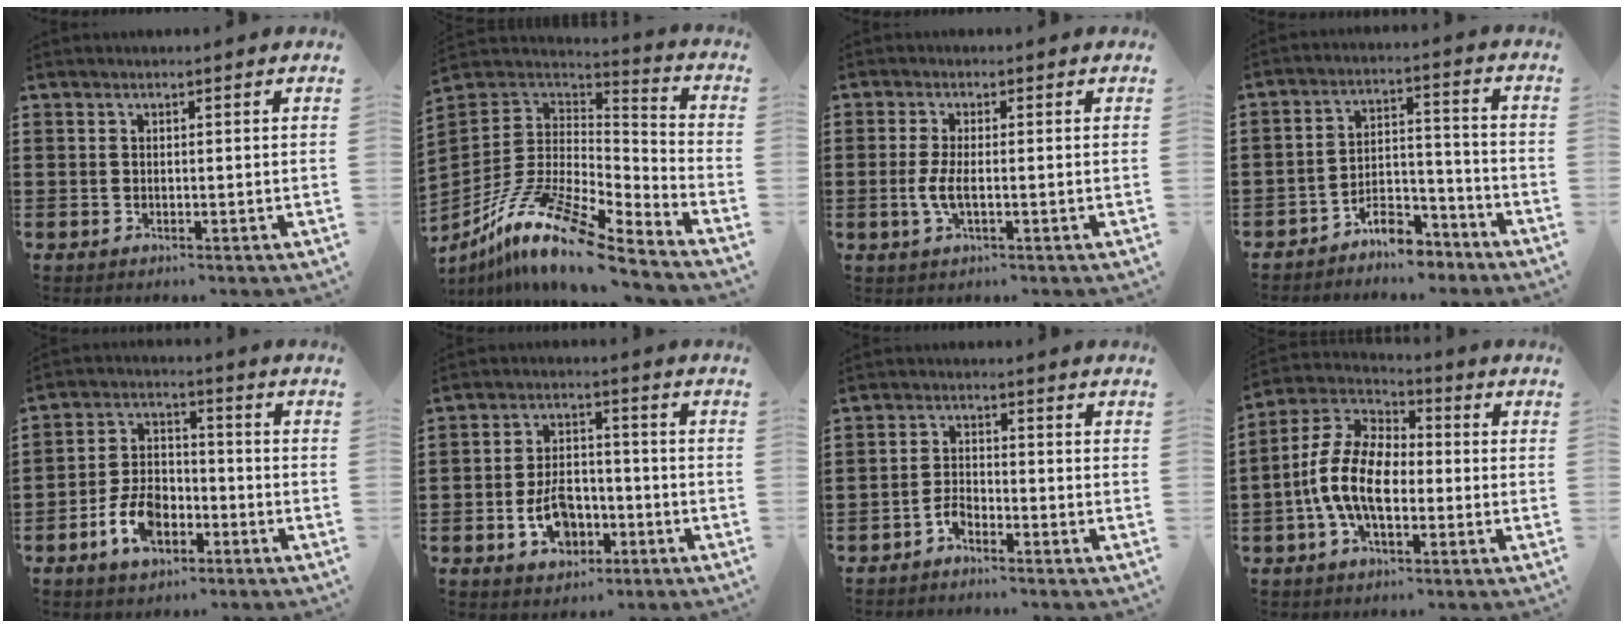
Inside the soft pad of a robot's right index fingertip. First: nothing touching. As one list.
[{"total": 14.4, "force": [-10.0, 3.2, 9.8], "torque": [-0.195, 0.020, -0.191]}, {"total": 3.6, "force": [-0.6, 0.9, 3.4], "torque": [-0.080, -0.007, -0.018]}, {"total": 6.7, "force": [-6.1, 1.9, 2.0], "torque": [-0.030, 0.020, -0.115]}, {"total": 7.7, "force": [-3.6, 4.6, 5.0], "torque": [-0.117, 0.008, -0.071]}, {"total": 7.1, "force": [-2.5, 4.6, 4.8], "torque": [-0.086, 0.001, -0.052]}, {"total": 2.5, "force": [-2.1, 1.0, 1.0], "torque": [-0.023, 0.009, -0.043]}, {"total": 10.4, "force": [-2.2, 5.8, 8.3], "torque": [-0.205, 0.002, -0.049]}]